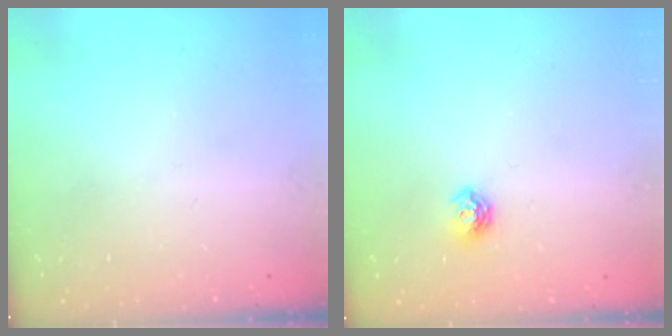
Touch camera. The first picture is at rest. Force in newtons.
{"total": 5.2, "press": 5.2, "slide": 0.5}